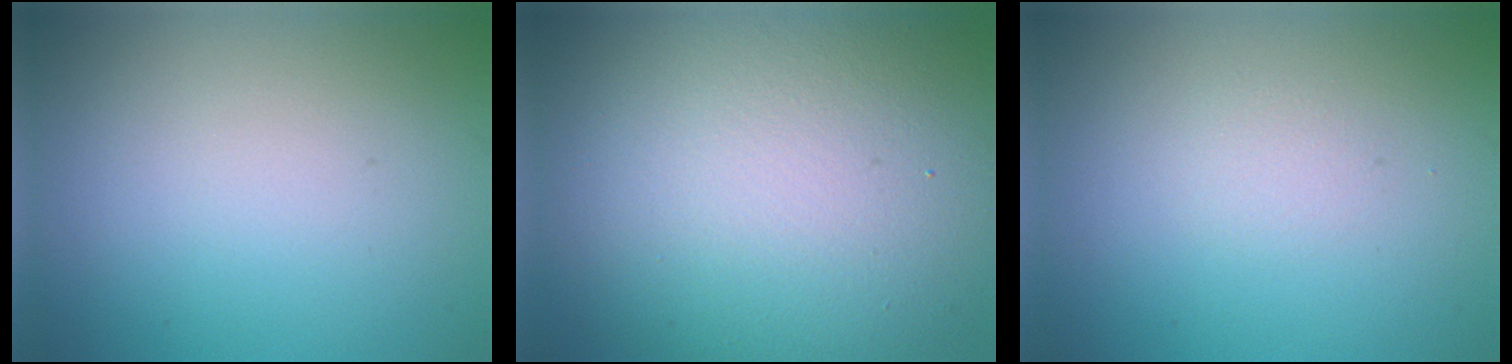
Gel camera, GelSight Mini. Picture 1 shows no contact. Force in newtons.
{"total": 16.2, "press": 16.2, "slide": 1.0}
{"total": 0.7, "press": 0.7, "slide": 0.0}